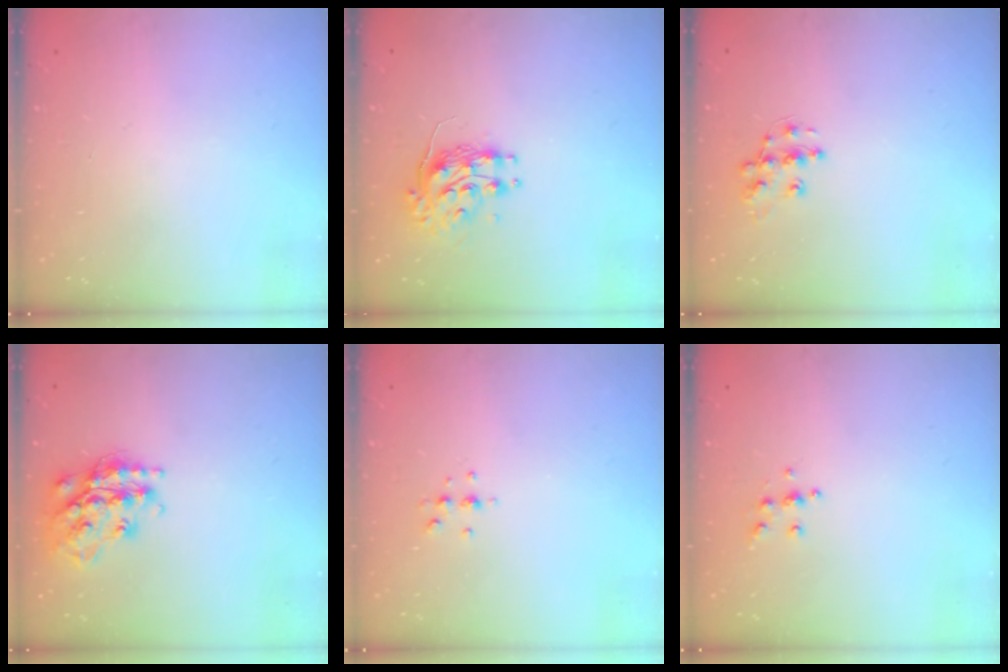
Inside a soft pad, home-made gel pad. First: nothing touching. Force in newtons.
{"total": 9.0, "press": 9.0, "slide": 0.4}
{"total": 9.8, "press": 9.8, "slide": 0.6}
{"total": 17.8, "press": 17.8, "slide": 1.3}
{"total": 4.4, "press": 4.3, "slide": 0.6}
{"total": 5.2, "press": 5.2, "slide": 0.6}